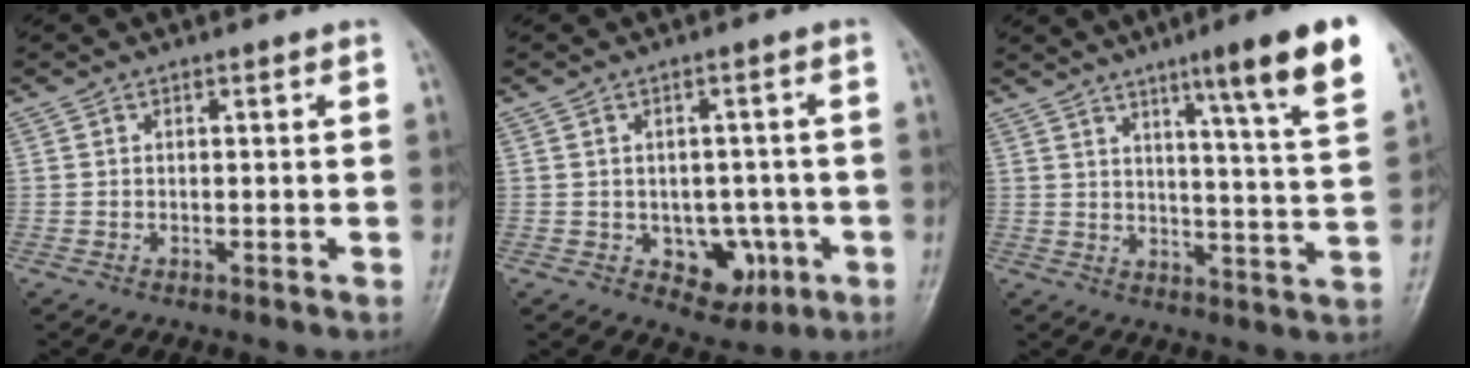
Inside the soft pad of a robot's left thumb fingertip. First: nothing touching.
{"total": 7.3, "force": [-2.1, 5.3, 4.5], "torque": [-0.022, 0.013, -0.016]}
{"total": 15.5, "force": [9.0, 0.6, 12.6], "torque": [-0.167, -0.045, 0.118]}